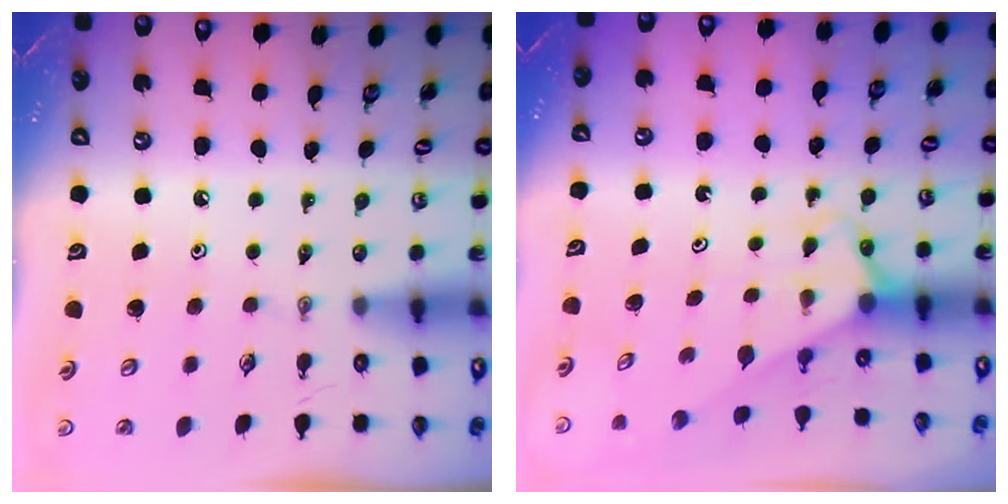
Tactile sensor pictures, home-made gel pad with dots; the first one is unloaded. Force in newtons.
{"total": 2.7, "press": 2.7, "slide": 0.2}